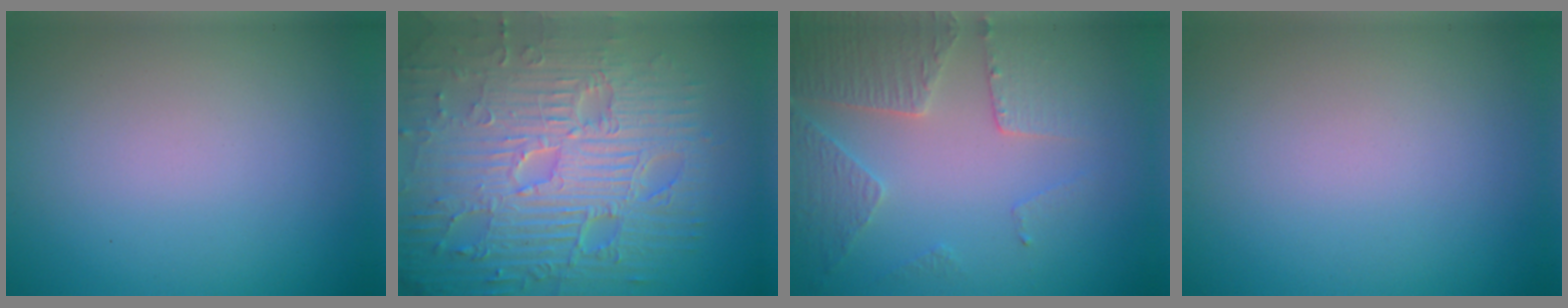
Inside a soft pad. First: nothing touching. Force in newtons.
{"total": 12.4, "press": 8.0, "slide": 9.5}
{"total": 4.6, "press": 3.4, "slide": 3.1}
{"total": 0.0}